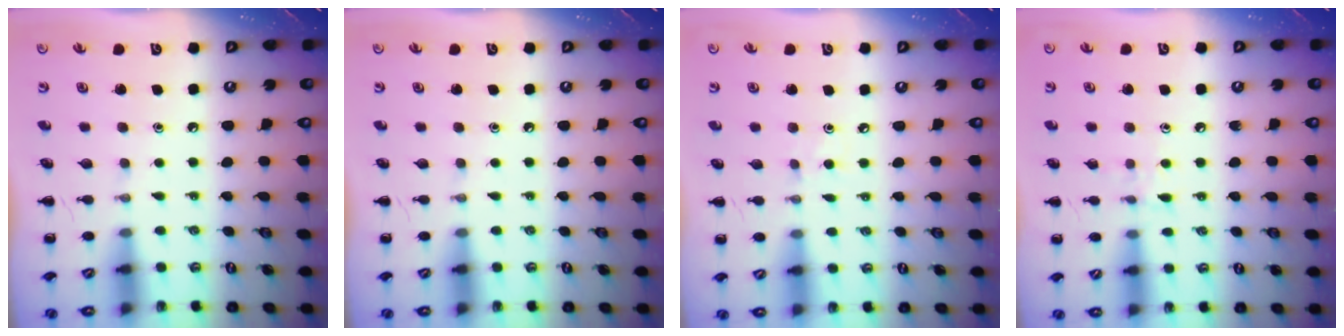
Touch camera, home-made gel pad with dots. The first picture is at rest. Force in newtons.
{"total": 0.0}
{"total": 2.5, "press": 2.3, "slide": 0.9}
{"total": 6.4, "press": 6.0, "slide": 2.0}